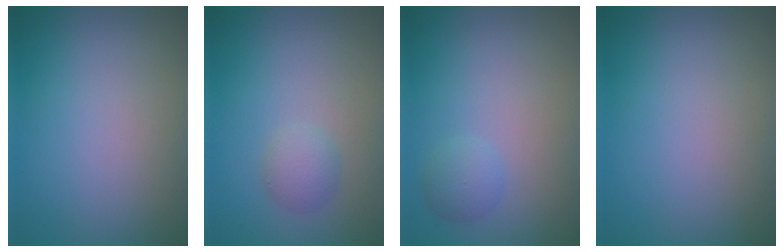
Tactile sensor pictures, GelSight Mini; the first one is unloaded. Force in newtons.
{"total": 1.8, "press": 1.8, "slide": 0.1}
{"total": 1.6, "press": 1.6, "slide": 0.1}
{"total": 0.0}